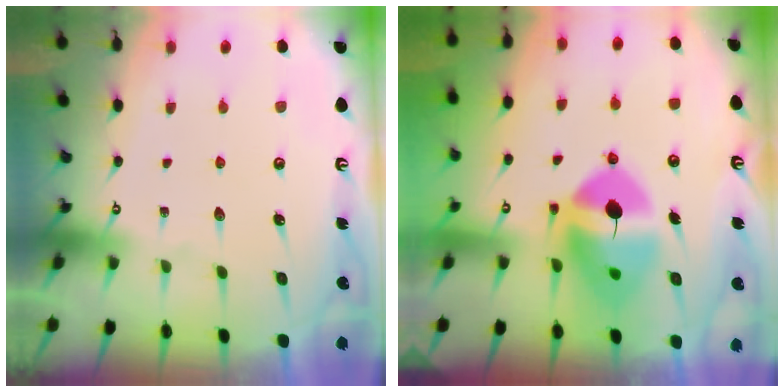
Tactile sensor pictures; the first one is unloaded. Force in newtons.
{"total": 12.5, "press": 12.4, "slide": 1.9}